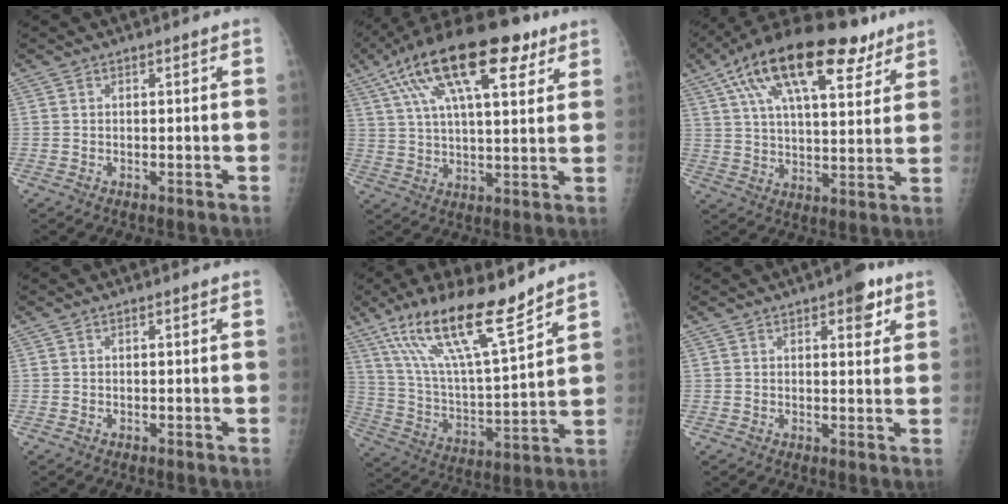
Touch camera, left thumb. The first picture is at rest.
{"total": 21.2, "force": [10.8, 8.0, 16.3], "torque": [-0.274, 0.001, 0.178]}
{"total": 21.3, "force": [12.3, 8.6, 15.2], "torque": [-0.242, -0.013, 0.205]}
{"total": 0.0}
{"total": 18.9, "force": [13.2, 3.3, 13.1], "torque": [-0.219, -0.065, 0.245]}
{"total": 5.2, "force": [2.9, 2.2, 3.7], "torque": [-0.028, -0.010, 0.031]}